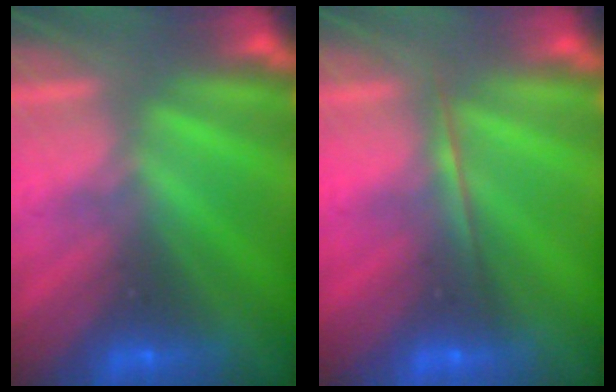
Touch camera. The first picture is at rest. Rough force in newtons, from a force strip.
{"total": 1.7}